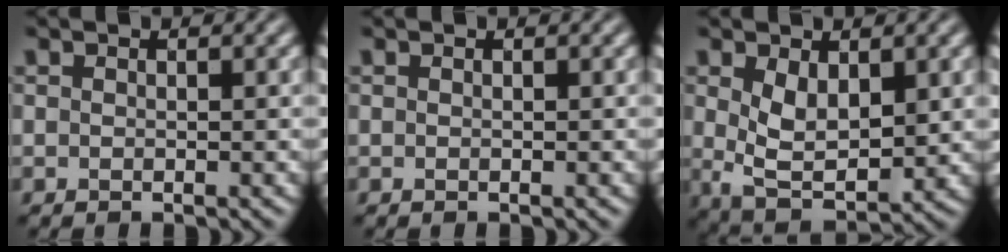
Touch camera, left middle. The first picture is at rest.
{"total": 0.0}
{"total": 5.1, "force": [0.9, 2.8, 4.2], "torque": [-0.085, -0.007, 0.027]}